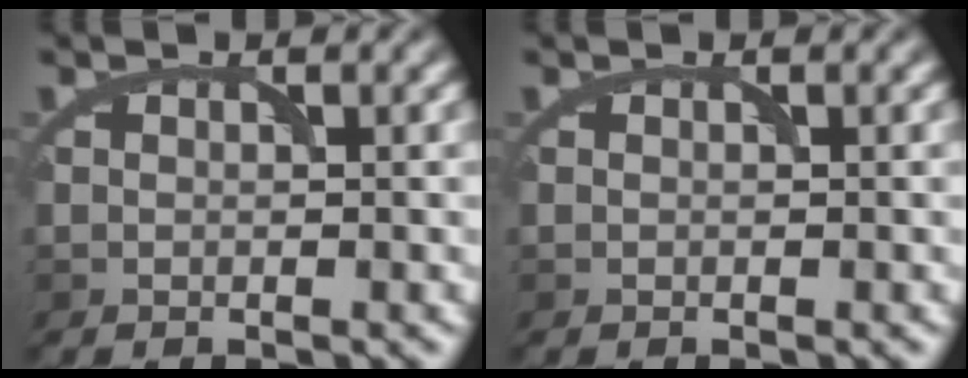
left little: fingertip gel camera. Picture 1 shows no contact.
{"total": 0.0}